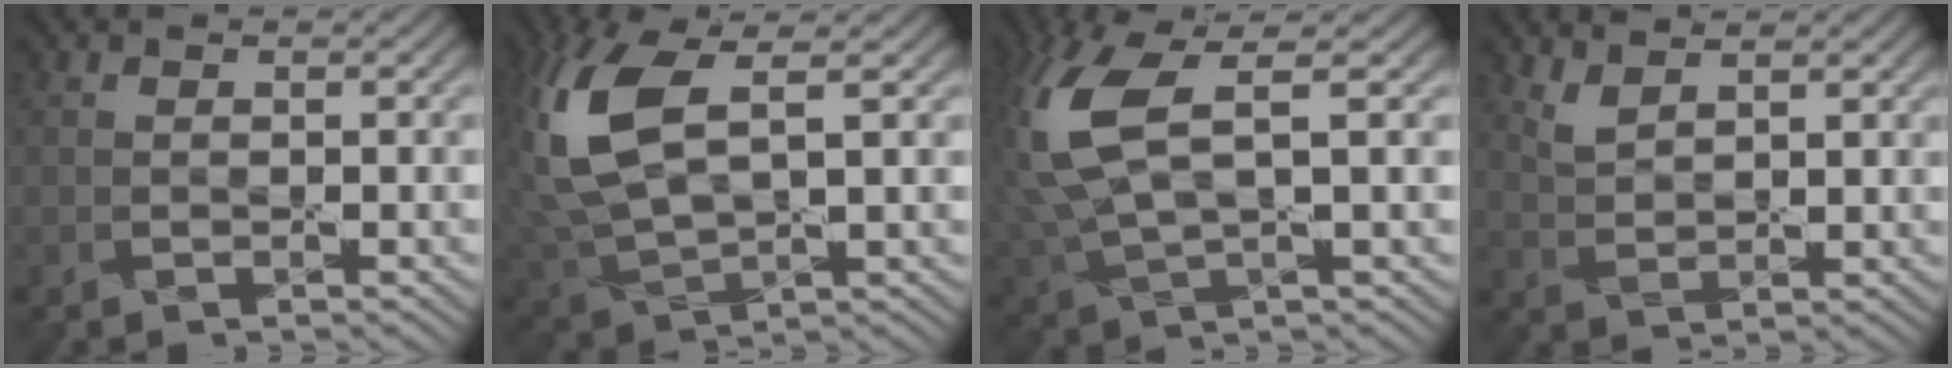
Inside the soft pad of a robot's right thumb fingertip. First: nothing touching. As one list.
[{"total": 12.5, "force": [3.2, 6.0, 10.5], "torque": [-0.281, 0.004, 0.068]}, {"total": 11.5, "force": [3.0, 4.6, 10.1], "torque": [-0.271, 0.005, 0.063]}, {"total": 3.2, "force": [2.6, 0.9, 1.7], "torque": [-0.045, -0.003, 0.059]}]